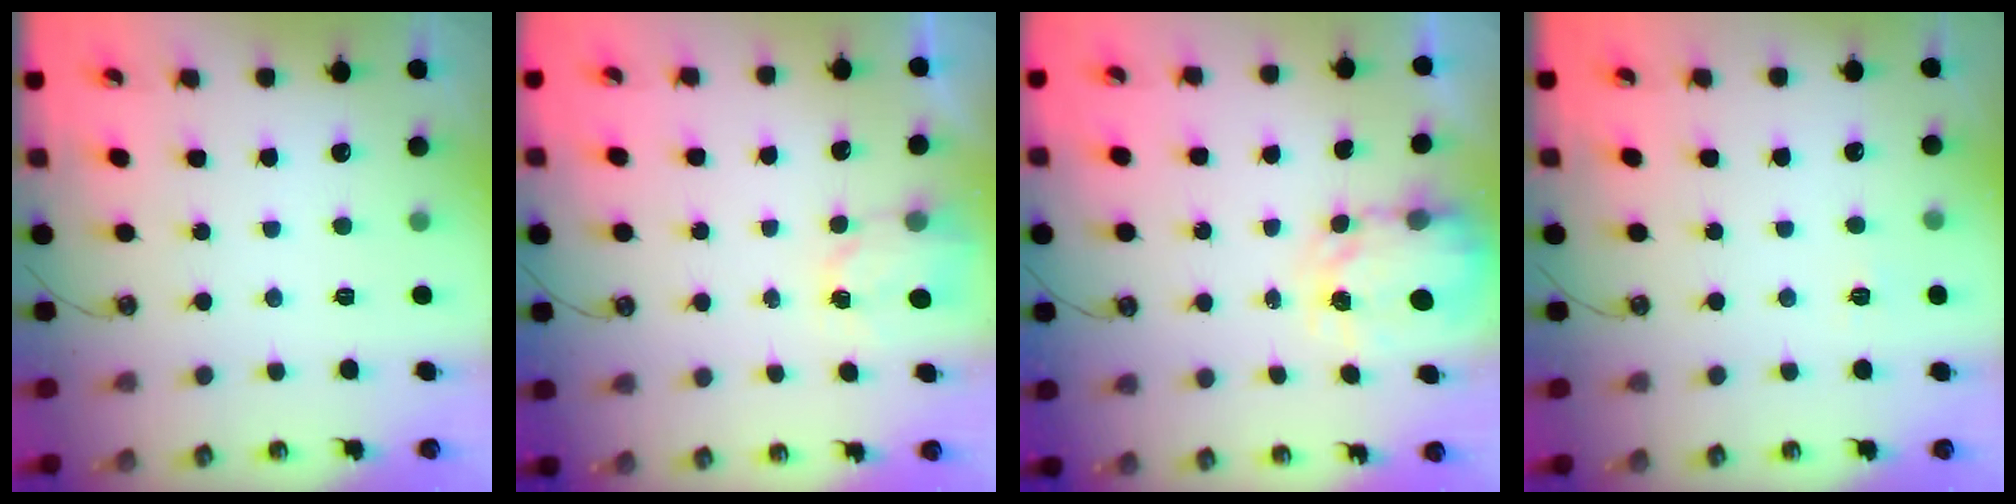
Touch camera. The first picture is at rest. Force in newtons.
{"total": 2.6, "press": 2.6, "slide": 0.3}
{"total": 3.9, "press": 3.9, "slide": 0.3}
{"total": 4.0, "press": 4.0, "slide": 0.5}